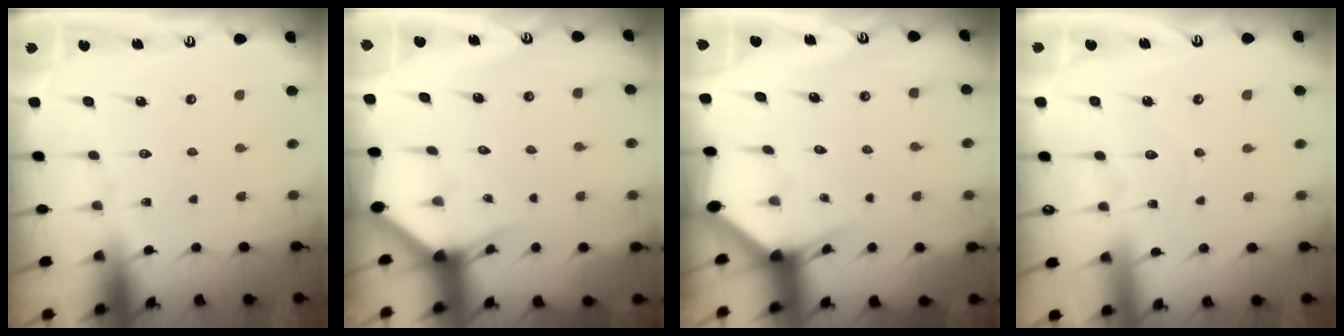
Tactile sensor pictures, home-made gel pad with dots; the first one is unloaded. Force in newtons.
{"total": 3.0, "press": 3.0, "slide": 0.1}
{"total": 2.9, "press": 2.9, "slide": 0.1}
{"total": 2.8, "press": 2.8, "slide": 0.3}